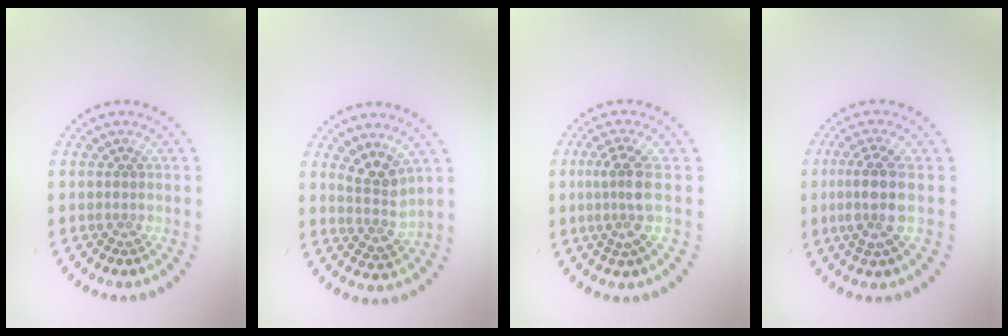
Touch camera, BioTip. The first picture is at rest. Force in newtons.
{"total": 2.9, "press": 2.1, "slide": 2.0}
{"total": 2.8, "press": 2.1, "slide": 1.8}
{"total": 3.4, "press": 2.7, "slide": 2.0}